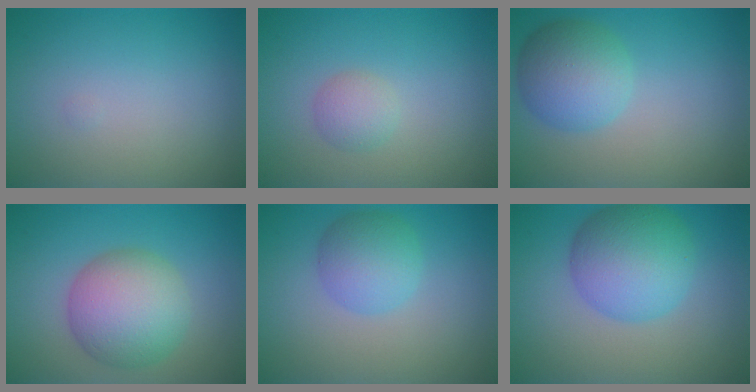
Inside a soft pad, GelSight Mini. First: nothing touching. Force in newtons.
{"total": 1.7, "press": 1.7, "slide": 0.2}
{"total": 5.0, "press": 5.0, "slide": 0.3}
{"total": 7.0, "press": 7.0, "slide": 0.2}
{"total": 3.7, "press": 3.7, "slide": 0.1}
{"total": 7.1, "press": 7.1, "slide": 0.0}